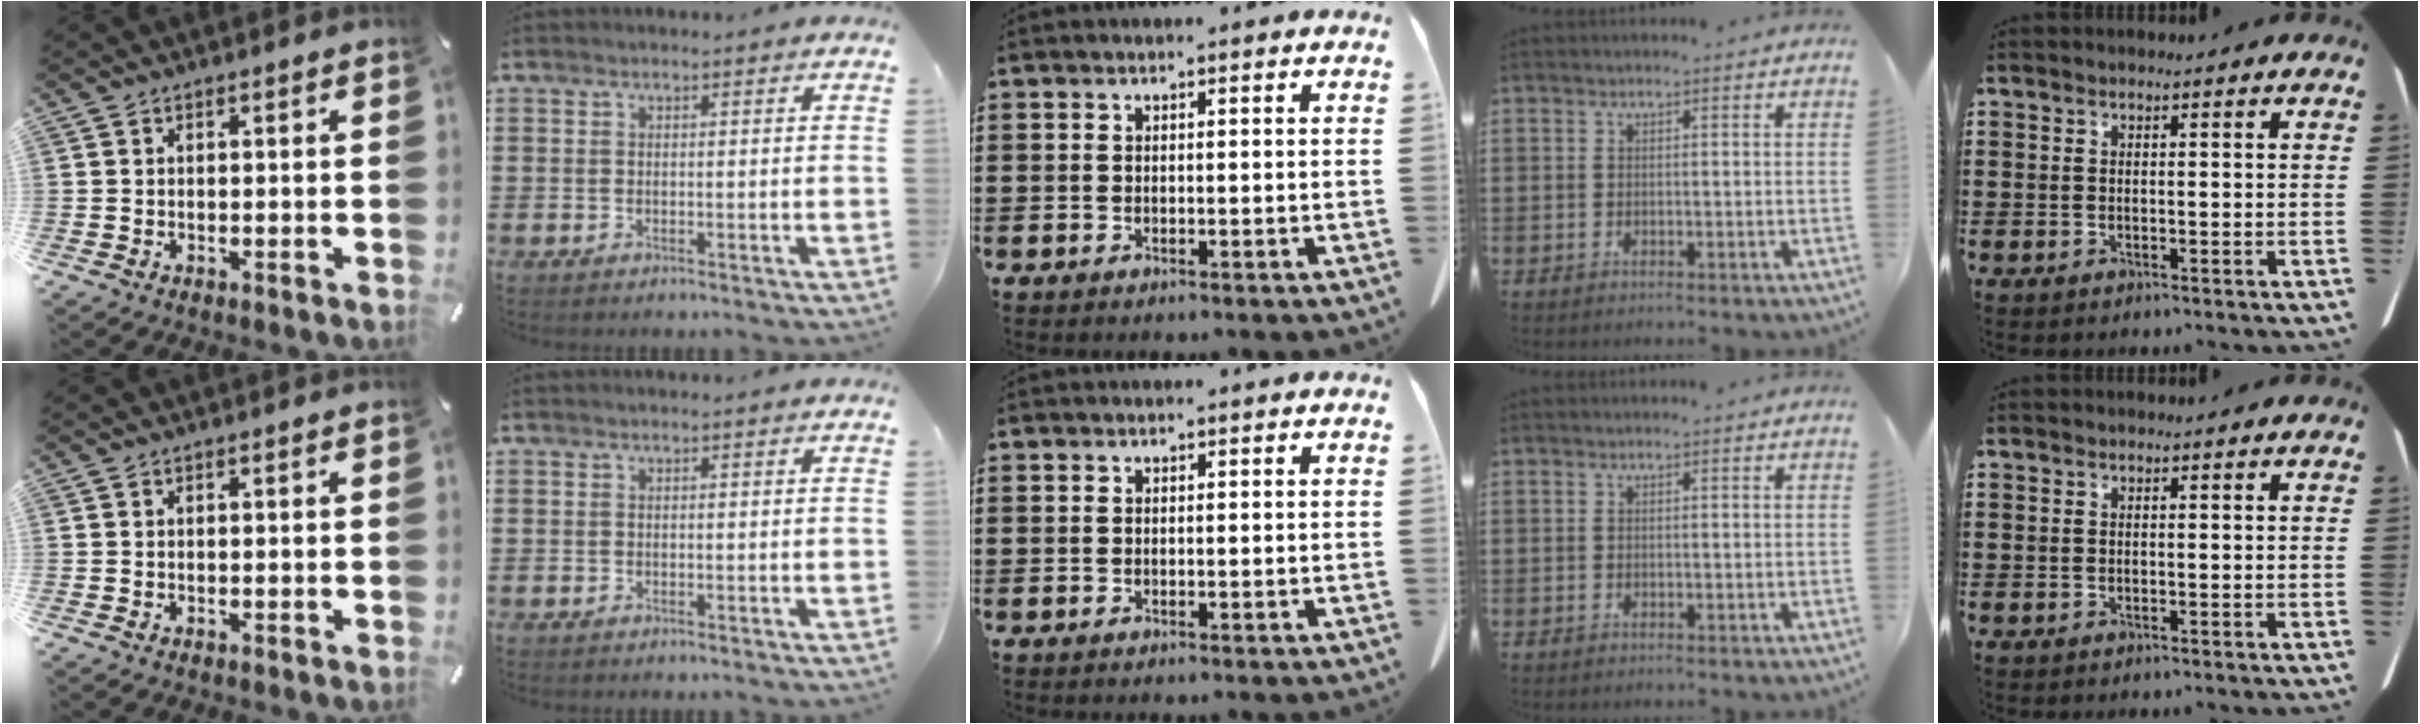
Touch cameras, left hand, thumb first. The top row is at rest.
{}